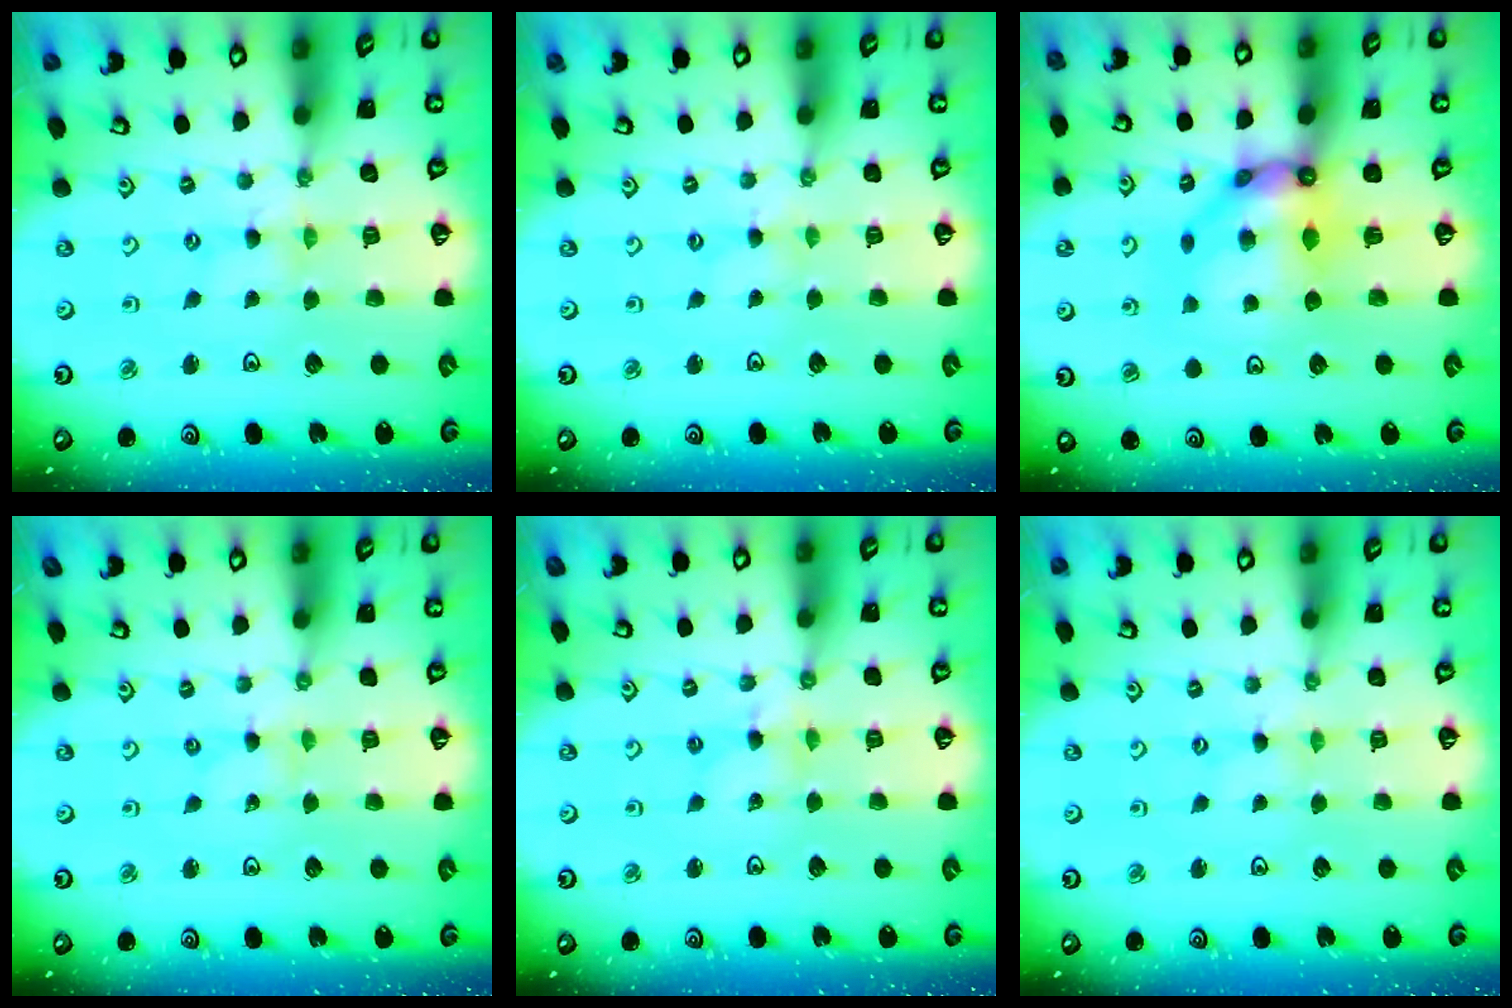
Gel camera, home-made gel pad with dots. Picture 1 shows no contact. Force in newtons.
{"total": 0.8, "press": 0.7, "slide": 0.3}
{"total": 11.2, "press": 11.1, "slide": 1.5}
{"total": 0.0}
{"total": 2.7, "press": 2.7, "slide": 0.2}
{"total": 0.0}